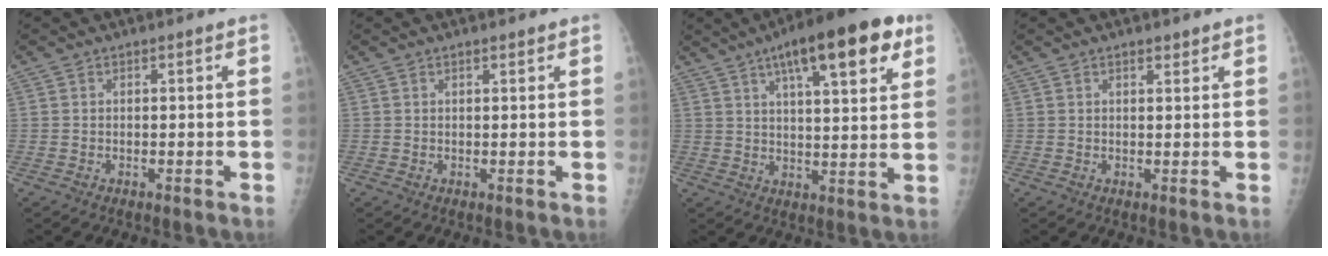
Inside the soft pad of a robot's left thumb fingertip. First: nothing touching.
{"total": 0.8, "force": [0.6, 0.2, 0.5], "torque": [-0.007, -0.001, 0.009]}
{"total": 17.6, "force": [9.2, 5.0, 14.1], "torque": [-0.185, -0.013, 0.131]}
{"total": 1.4, "force": [1.1, 0.6, 0.7], "torque": [-0.006, -0.006, 0.015]}